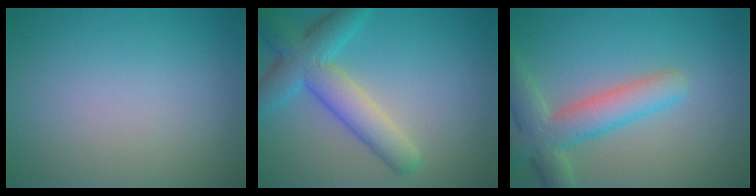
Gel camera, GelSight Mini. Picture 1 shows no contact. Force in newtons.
{"total": 5.8, "press": 5.8, "slide": 0.3}
{"total": 5.4, "press": 5.4, "slide": 0.4}